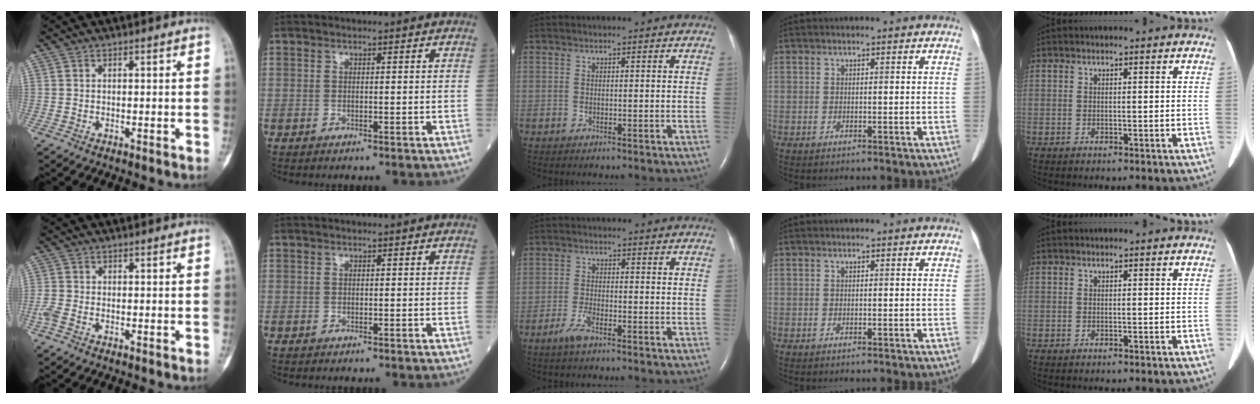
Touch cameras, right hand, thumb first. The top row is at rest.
{"thumb": {"total": 2.4, "force": [-1.2, 1.4, 1.6], "torque": [-0.048, 0.004, -0.027]}, "middle": {"total": 3.1, "force": [-2.2, 0.6, 2.1], "torque": [-0.051, -0.002, -0.045]}}